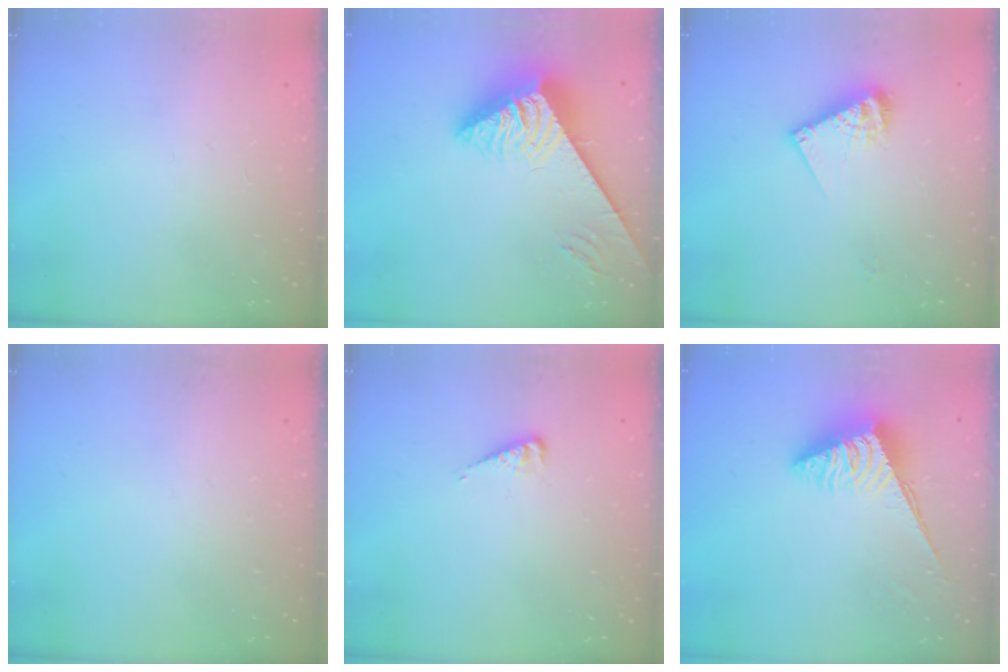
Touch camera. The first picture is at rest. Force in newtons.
{"total": 6.7, "press": 6.6, "slide": 0.8}
{"total": 10.5, "press": 10.5, "slide": 0.9}
{"total": 0.0}
{"total": 2.9, "press": 2.9, "slide": 0.4}
{"total": 5.7, "press": 5.7, "slide": 0.3}